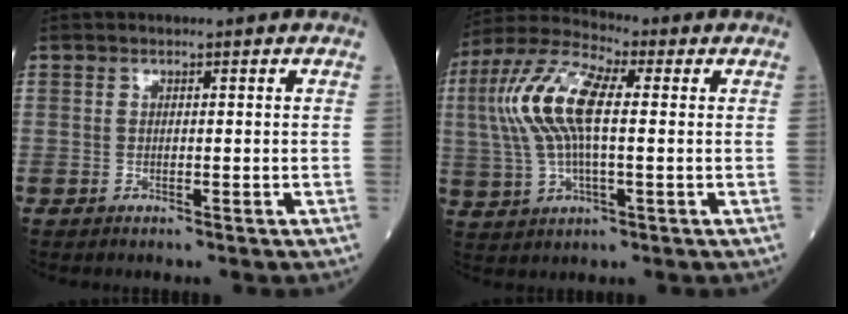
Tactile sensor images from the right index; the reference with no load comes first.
{"total": 12.6, "force": [1.7, 4.0, 11.9], "torque": [-0.272, 0.026, 0.029]}